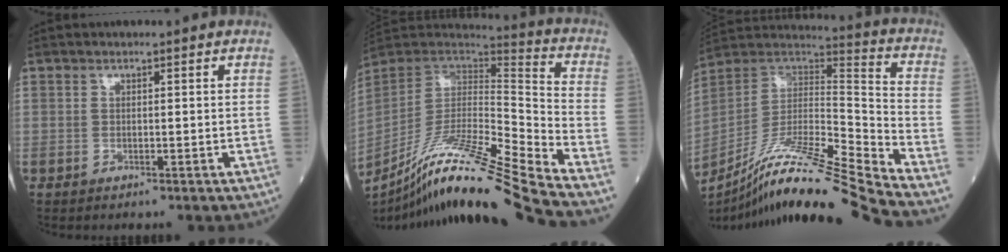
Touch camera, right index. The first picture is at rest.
{"total": 23.6, "force": [-18.8, -1.7, 14.2], "torque": [-0.250, -0.030, -0.335]}
{"total": 22.3, "force": [-18.6, -2.0, 12.2], "torque": [-0.223, -0.016, -0.330]}